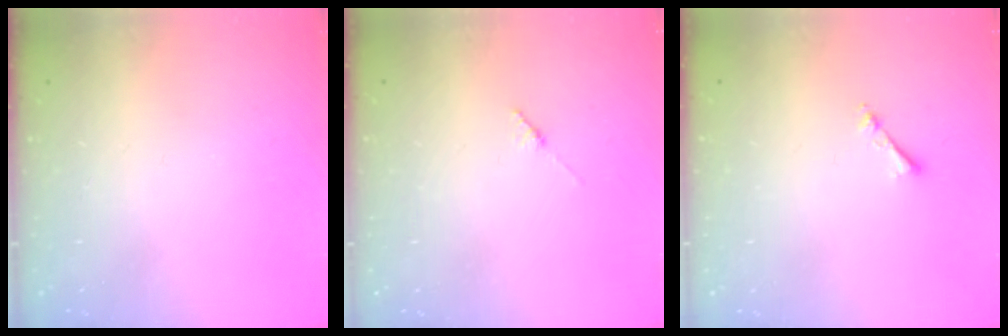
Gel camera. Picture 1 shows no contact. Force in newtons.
{"total": 1.8, "press": 1.7, "slide": 0.3}
{"total": 1.0, "press": 1.0, "slide": 0.2}